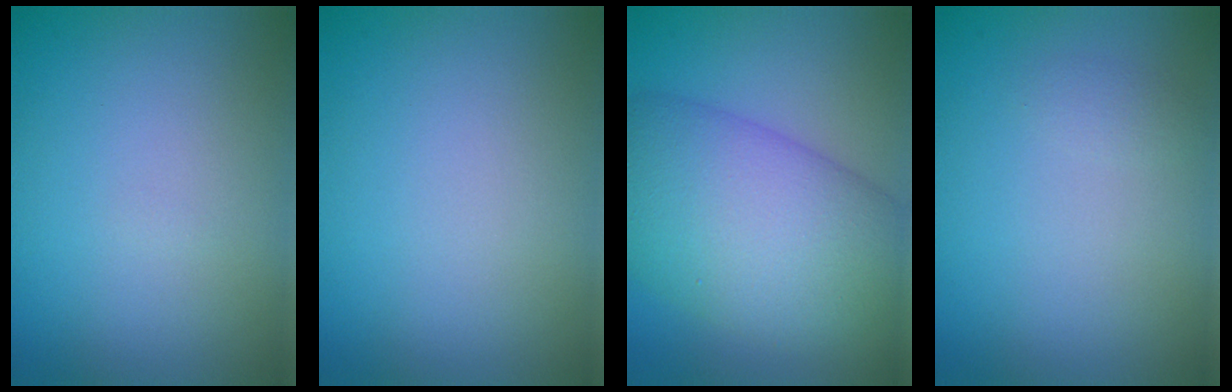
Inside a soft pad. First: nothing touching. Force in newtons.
{"total": 0.0}
{"total": 12.4, "press": 12.4, "slide": 0.3}
{"total": 0.7, "press": 0.7, "slide": 0.1}